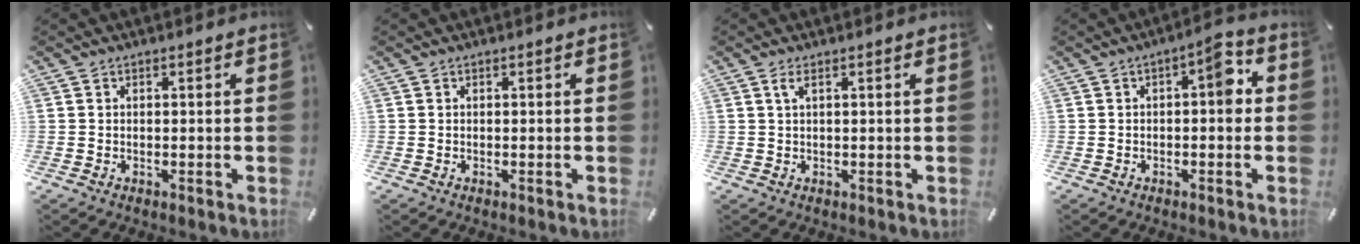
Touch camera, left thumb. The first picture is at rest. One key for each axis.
{"total": 0.0}
{"total": 2.1, "fx": 0.7, "fy": 0.3, "fz": 2.0, "tx": -0.042, "ty": 0.001, "tz": 0.011}
{"total": 7.1, "fx": 0.1, "fy": 3.0, "fz": 6.4, "tx": -0.081, "ty": 0.007, "tz": -0.010}